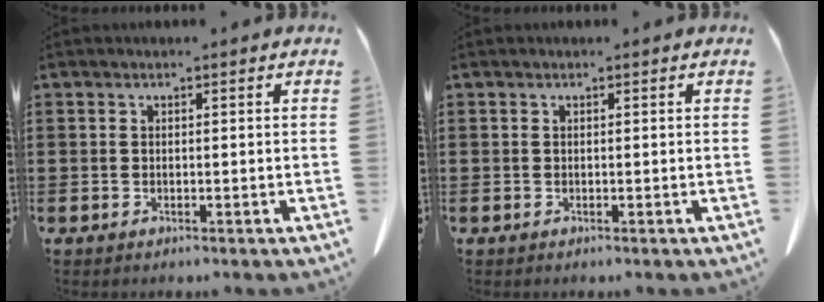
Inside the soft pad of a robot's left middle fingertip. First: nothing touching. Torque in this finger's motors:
{"motor_torque": [0.00, 0.00, 0.00, 0.00]}